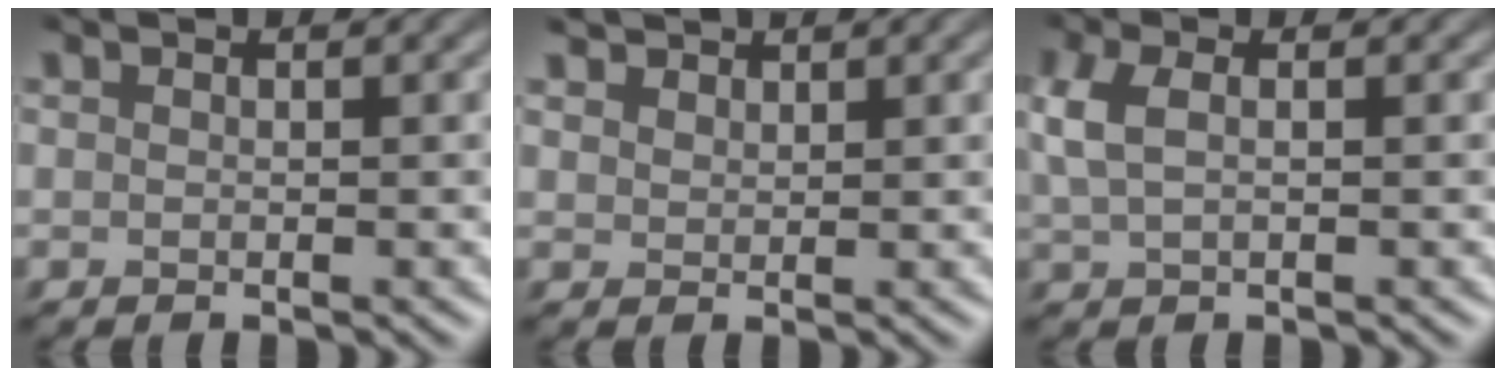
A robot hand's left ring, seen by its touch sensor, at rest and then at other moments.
{"total": 1.8, "force": [1.6, 0.9, 0.5], "torque": [-0.018, -0.006, 0.032]}
{"total": 2.7, "force": [0.0, 1.4, 2.3], "torque": [-0.059, 0.004, -0.004]}